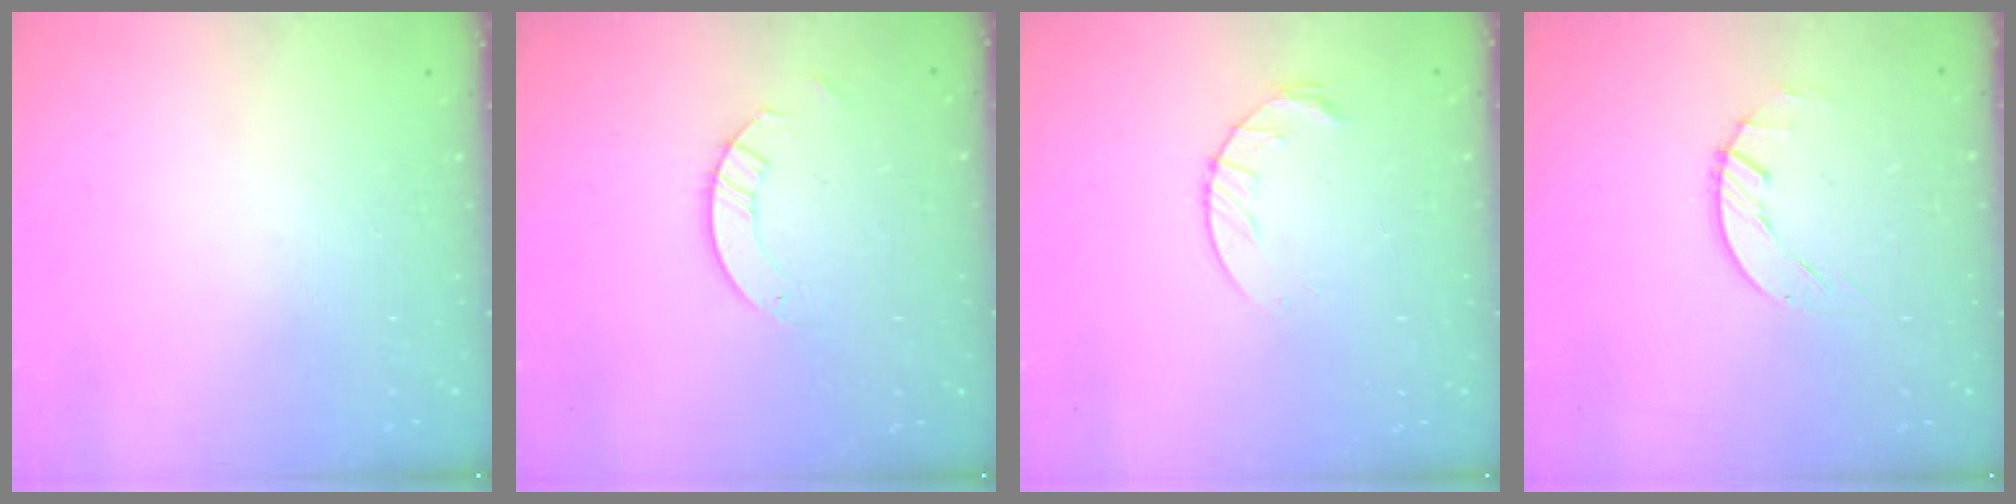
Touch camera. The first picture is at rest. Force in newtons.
{"total": 2.6, "press": 2.6, "slide": 0.2}
{"total": 6.0, "press": 6.0, "slide": 0.8}
{"total": 1.5, "press": 1.4, "slide": 0.3}